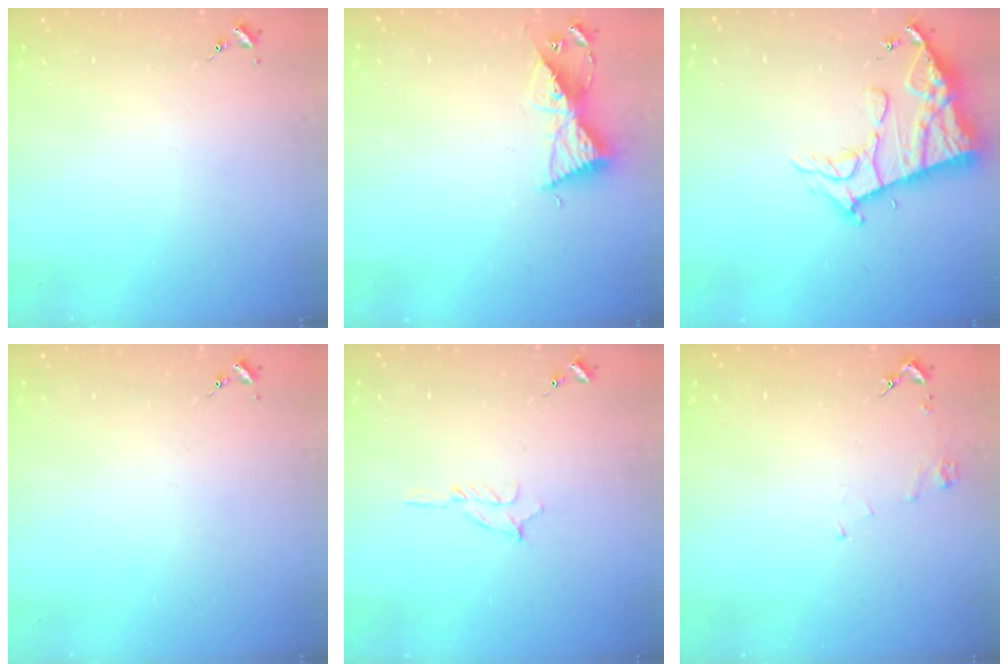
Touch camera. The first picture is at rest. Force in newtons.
{"total": 8.8, "press": 8.7, "slide": 0.5}
{"total": 14.9, "press": 14.8, "slide": 1.4}
{"total": 0.0}
{"total": 5.0, "press": 5.0, "slide": 0.6}
{"total": 3.7, "press": 3.7, "slide": 0.5}